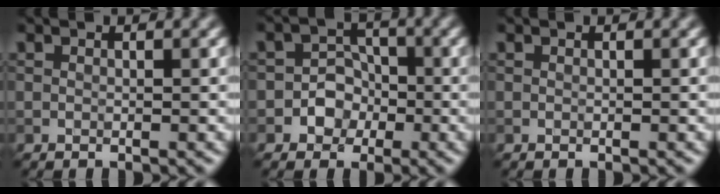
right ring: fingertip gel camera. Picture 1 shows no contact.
{"total": 2.6, "force": [-0.9, 2.3, 0.8], "torque": [0.014, 0.006, -0.026]}
{"total": 0.0}